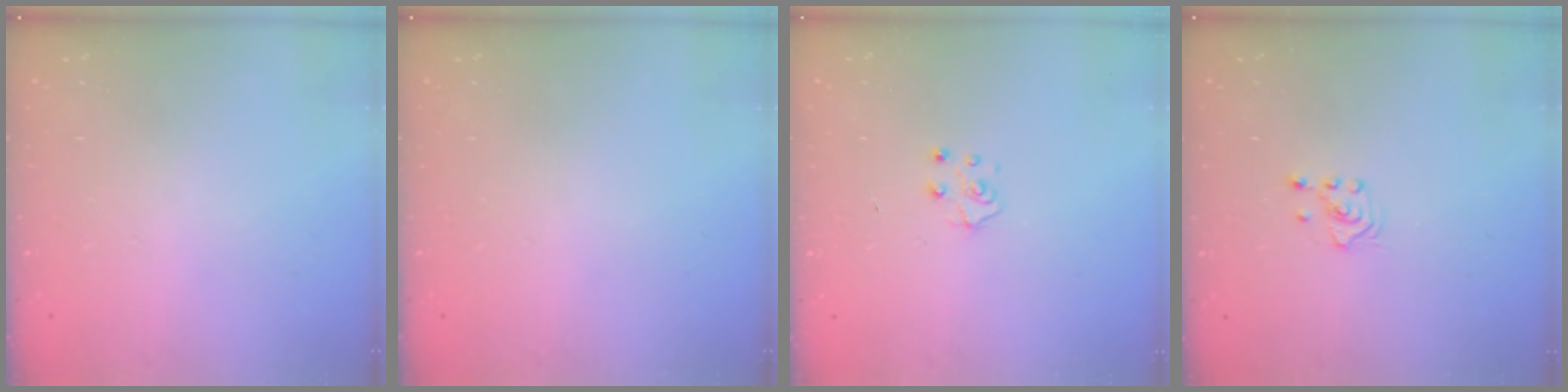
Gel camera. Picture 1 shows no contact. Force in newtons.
{"total": 0.0}
{"total": 5.7, "press": 5.7, "slide": 0.5}
{"total": 2.1, "press": 2.1, "slide": 0.1}